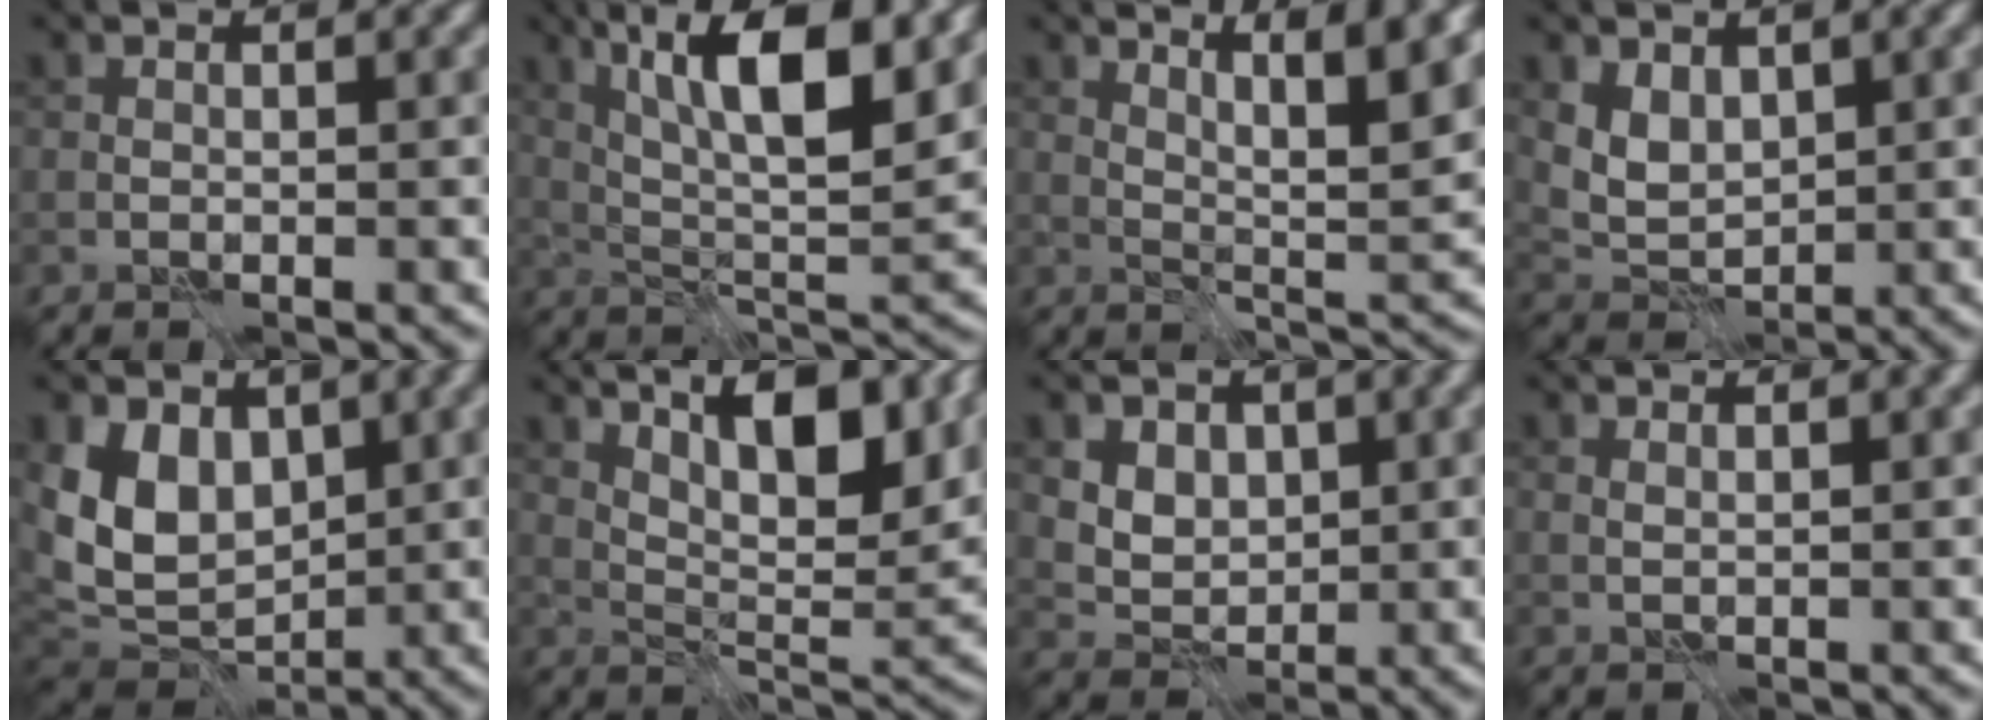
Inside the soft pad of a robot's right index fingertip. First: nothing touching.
{"total": 11.3, "force": [4.8, 3.6, 9.5], "torque": [-0.162, 0.004, 0.083]}
{"total": 5.8, "force": [3.4, 1.1, 4.6], "torque": [-0.067, -0.001, 0.060]}
{"total": 3.1, "force": [1.4, 2.2, 1.7], "torque": [-0.037, -0.008, 0.030]}
{"total": 7.4, "force": [1.7, 5.4, 4.7], "torque": [-0.095, -0.012, 0.028]}
{"total": 9.1, "force": [4.6, 3.4, 7.2], "torque": [-0.116, -0.001, 0.083]}
{"total": 5.5, "force": [2.3, 4.3, 2.6], "torque": [-0.053, 0.004, 0.044]}
{"total": 0.6, "force": [0.4, 0.1, 0.4], "torque": [-0.011, 0.000, 0.008]}